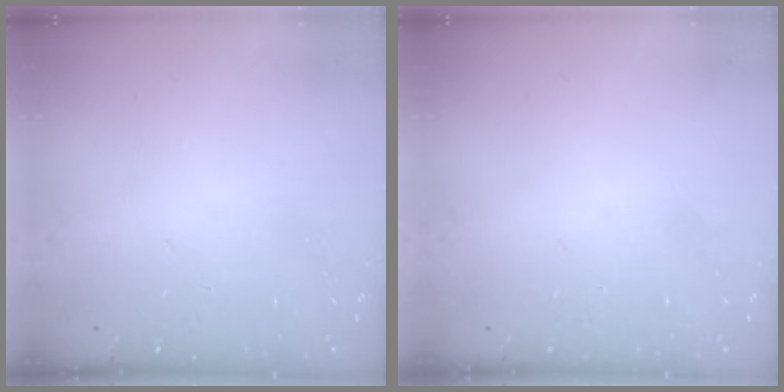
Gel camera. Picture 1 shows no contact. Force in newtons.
{"total": 0.0}